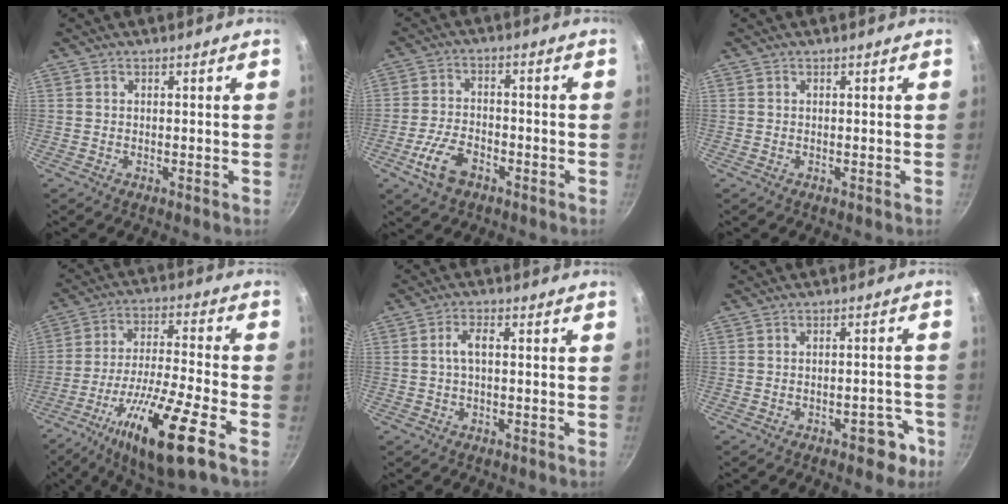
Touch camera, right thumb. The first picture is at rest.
{"total": 7.9, "force": [-3.9, 4.4, 5.2], "torque": [-0.096, 0.022, -0.074]}
{"total": 0.0}
{"total": 18.9, "force": [-9.2, 3.0, 16.2], "torque": [-0.291, 0.028, -0.162]}
{"total": 3.2, "force": [0.1, 1.3, 3.0], "torque": [-0.067, 0.011, 0.000]}
{"total": 5.6, "force": [-3.1, 2.7, 3.9], "torque": [-0.028, 0.028, -0.028]}